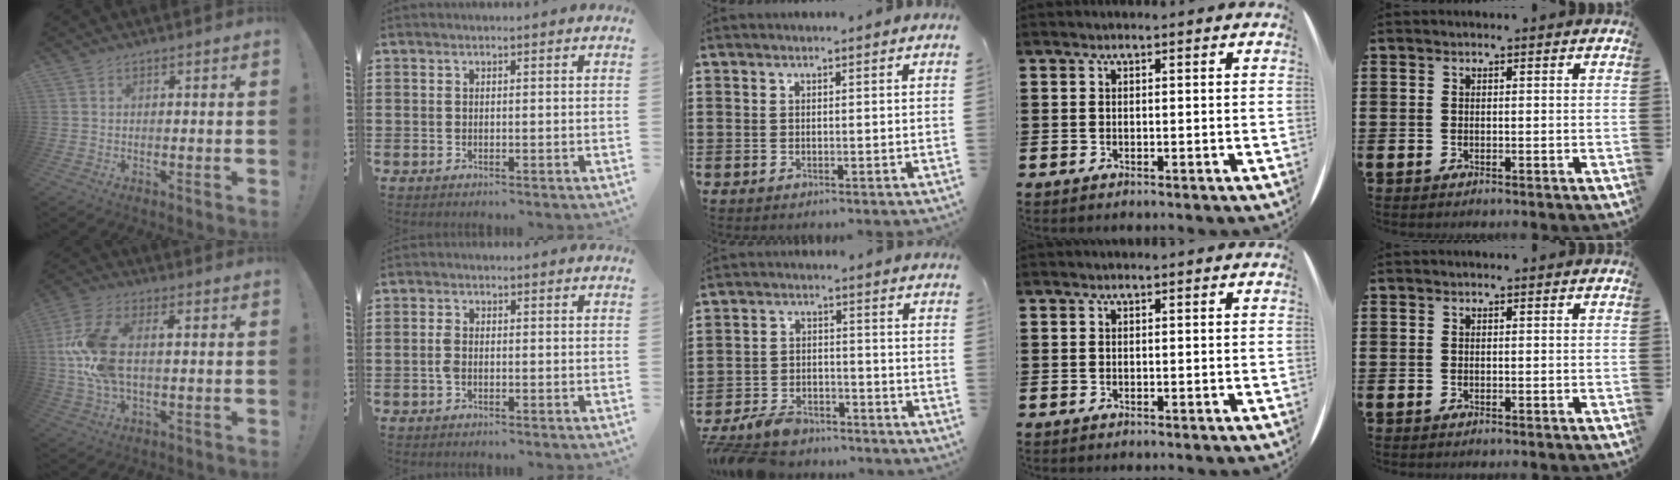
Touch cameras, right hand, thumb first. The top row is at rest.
{"thumb": {"total": 14.8, "force": [1.3, 8.3, 12.2], "torque": [-0.241, 0.009, 0.026]}, "index": {"total": 2.0, "force": [-0.5, 1.0, 1.6], "torque": [-0.039, -0.003, -0.011]}, "middle": {"total": 6.1, "force": [-5.7, 1.5, 1.5], "torque": [-0.052, 0.003, -0.119]}}